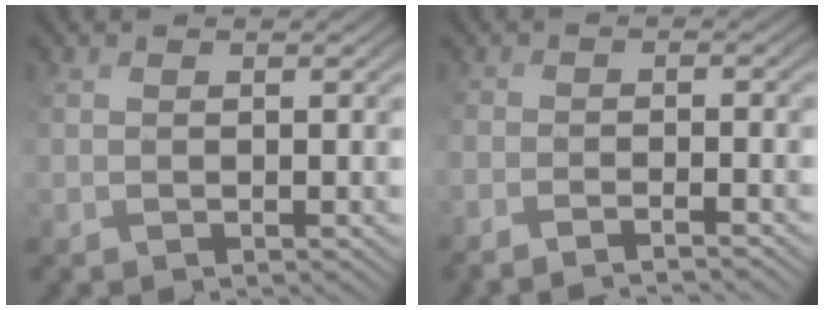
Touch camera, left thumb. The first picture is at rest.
{"total": 3.7, "force": [-3.6, 0.0, 1.0], "torque": [-0.016, 0.002, -0.064]}